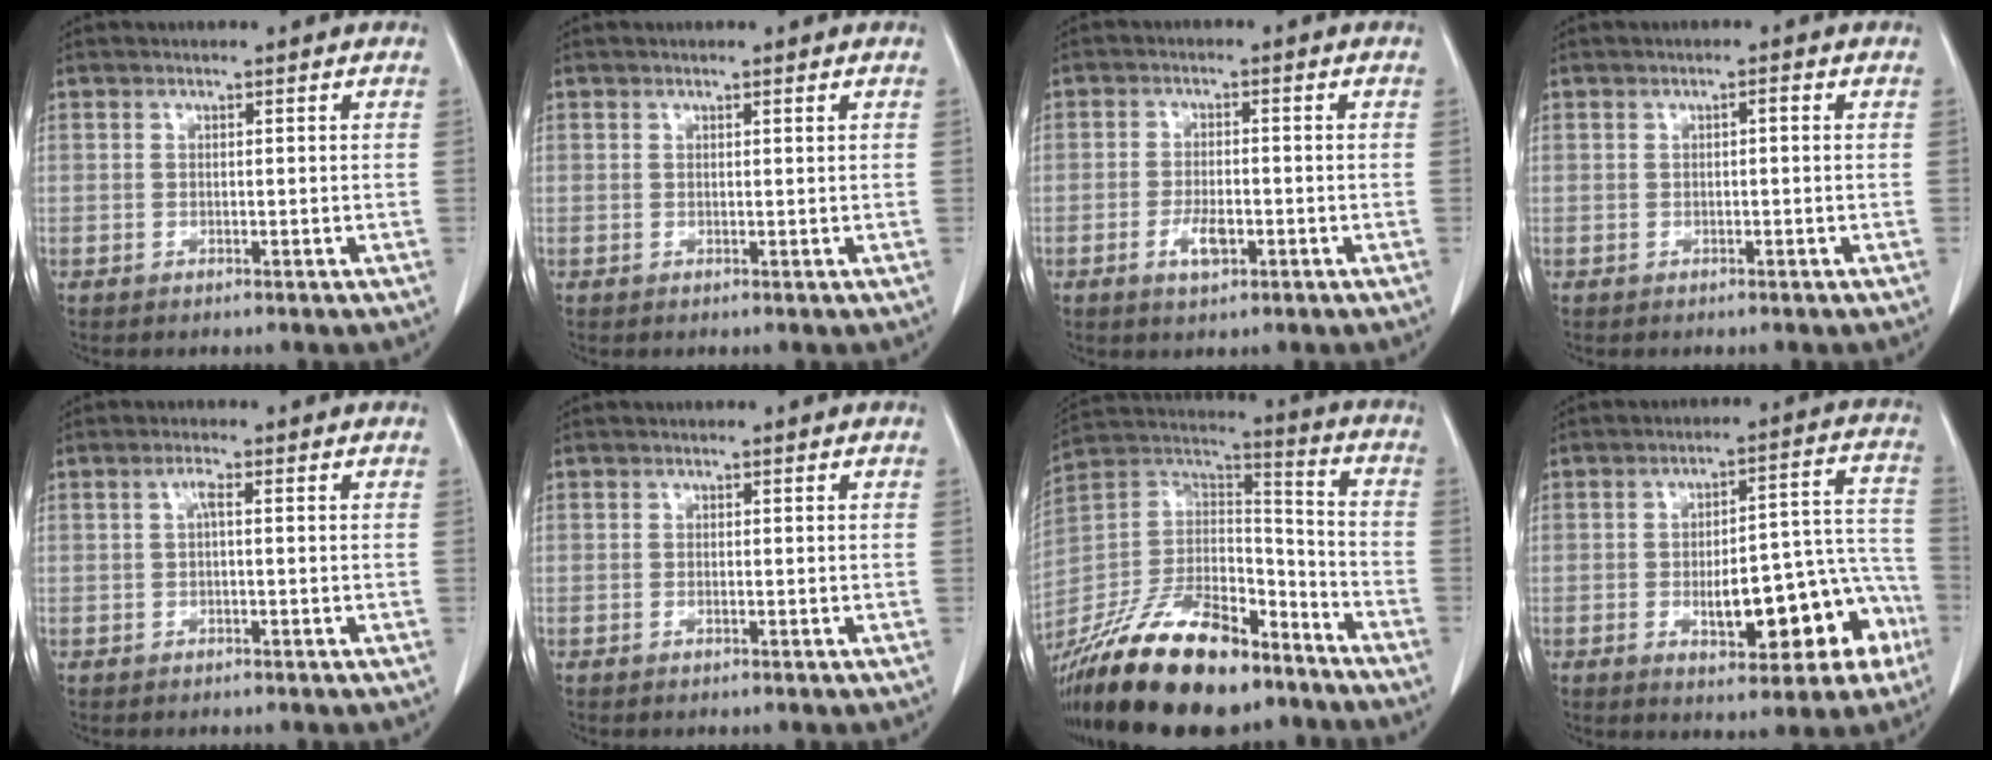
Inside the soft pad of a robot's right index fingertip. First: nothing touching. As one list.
[{"total": 0.5, "force": [0.3, 0.2, 0.4], "torque": [-0.013, 0.006, 0.007]}, {"total": 4.5, "force": [-1.8, 2.0, 3.7], "torque": [-0.070, 0.002, -0.026]}, {"total": 1.2, "force": [0.2, 0.5, 1.1], "torque": [-0.022, 0.008, 0.005]}, {"total": 2.0, "force": [0.3, 0.6, 1.8], "torque": [-0.042, 0.006, 0.007]}, {"total": 0.7, "force": [-0.2, 0.4, 0.6], "torque": [-0.015, 0.000, -0.003]}, {"total": 28.6, "force": [-20.5, 10.7, 16.8], "torque": [-0.352, -0.019, -0.355]}, {"total": 16.8, "force": [-5.7, 6.4, 14.4], "torque": [-0.148, 0.051, -0.063]}]